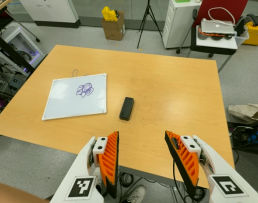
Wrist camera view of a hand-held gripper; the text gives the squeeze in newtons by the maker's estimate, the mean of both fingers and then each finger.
{"total": 0.0}